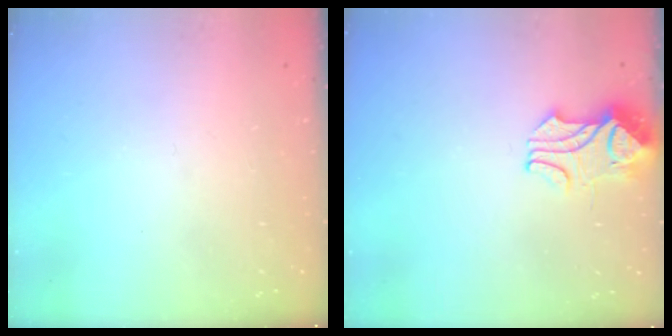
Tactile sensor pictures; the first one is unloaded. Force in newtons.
{"total": 2.3, "press": 2.1, "slide": 0.8}